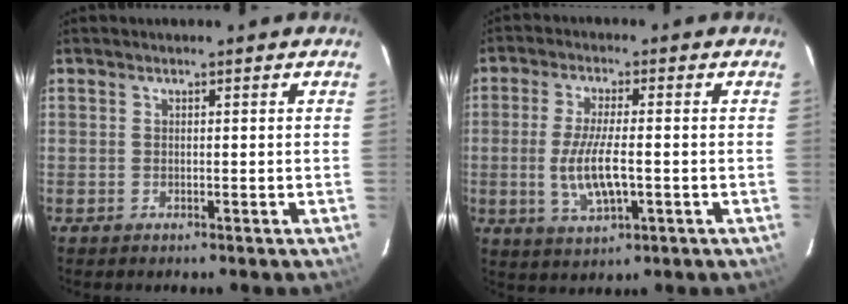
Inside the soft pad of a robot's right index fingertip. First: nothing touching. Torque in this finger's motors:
{"motor_torque": [0.51, -0.31, 0.49, 0.13]}